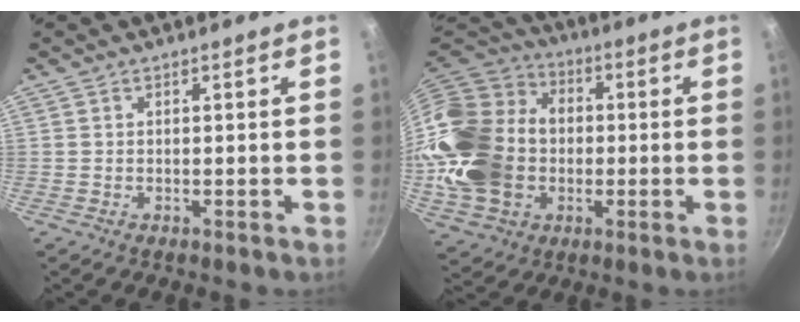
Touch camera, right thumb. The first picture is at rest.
{"total": 25.1, "force": [-1.6, 19.6, 15.6], "torque": [-0.300, 0.047, -0.018]}